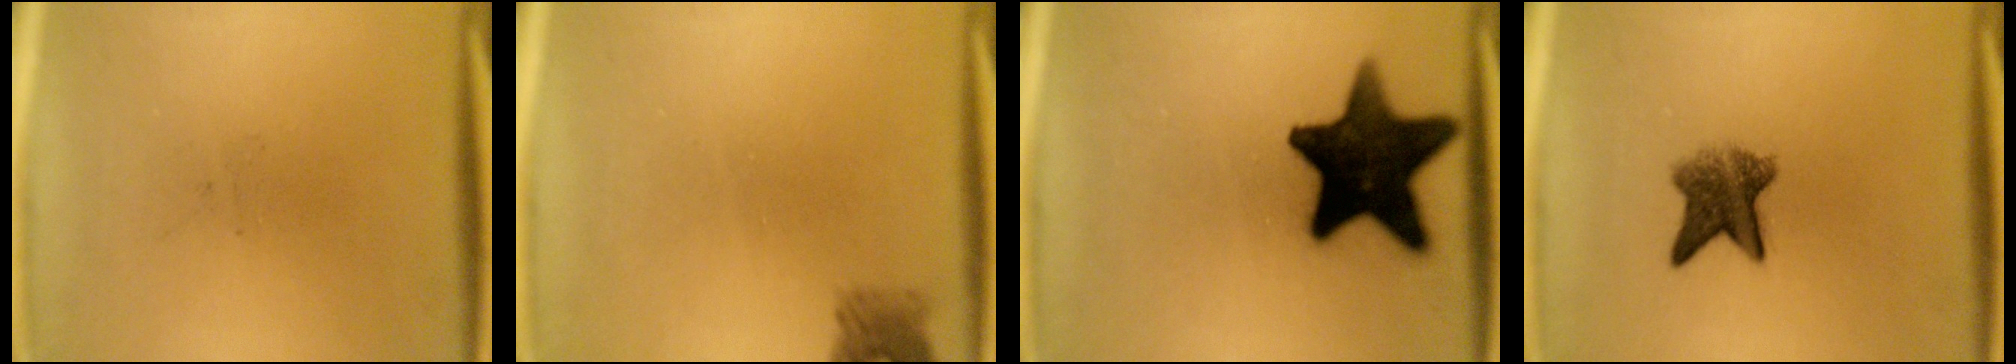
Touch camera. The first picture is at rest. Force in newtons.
{"total": 2.1}
{"total": 17.4}
{"total": 5.9}